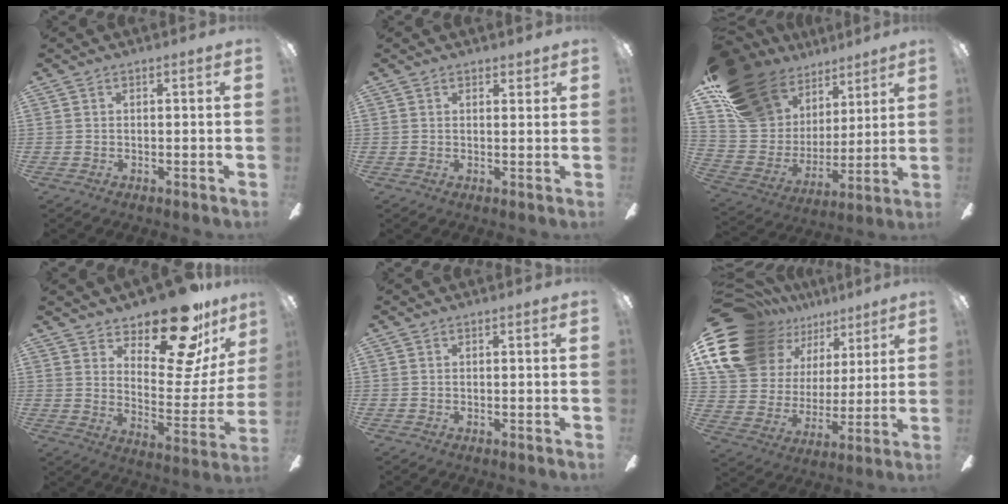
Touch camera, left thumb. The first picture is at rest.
{"total": 1.5, "force": [1.3, 0.8, 0.3], "torque": [0.003, -0.002, 0.022]}
{"total": 21.3, "force": [13.7, 13.6, 8.8], "torque": [-0.177, -0.068, 0.279]}
{"total": 19.6, "force": [15.3, 6.7, 10.3], "torque": [-0.141, -0.119, 0.255]}
{"total": 0.0}
{"total": 19.2, "force": [11.8, 13.0, 7.7], "torque": [-0.158, -0.068, 0.231]}